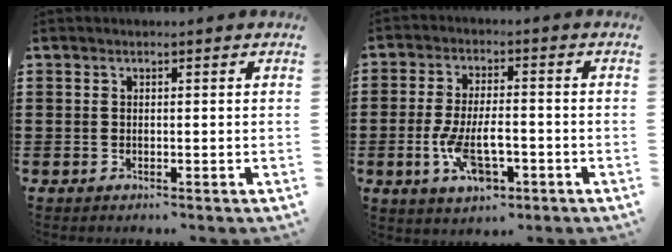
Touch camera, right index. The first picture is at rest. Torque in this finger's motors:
{"motor_torque": [2.14, 0.00, 0.32, 0.21]}